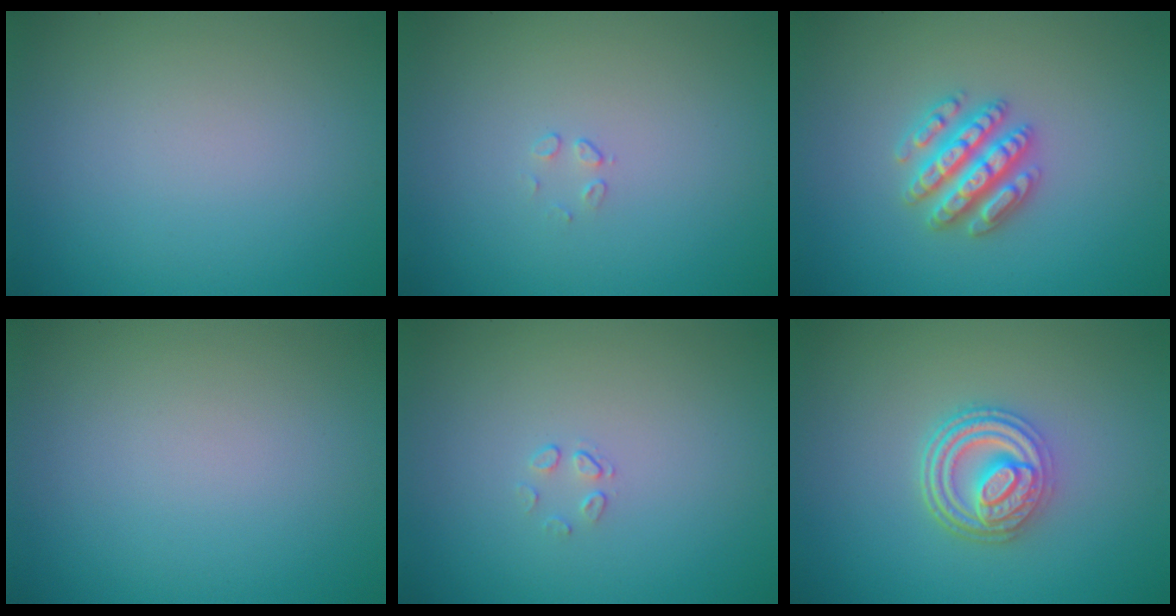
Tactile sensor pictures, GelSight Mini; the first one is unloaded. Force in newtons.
{"total": 0.5, "press": 0.2, "slide": 0.5}
{"total": 4.7, "press": 4.6, "slide": 0.8}
{"total": 0.0}
{"total": 0.7, "press": 0.4, "slide": 0.6}
{"total": 4.8, "press": 3.7, "slide": 3.0}